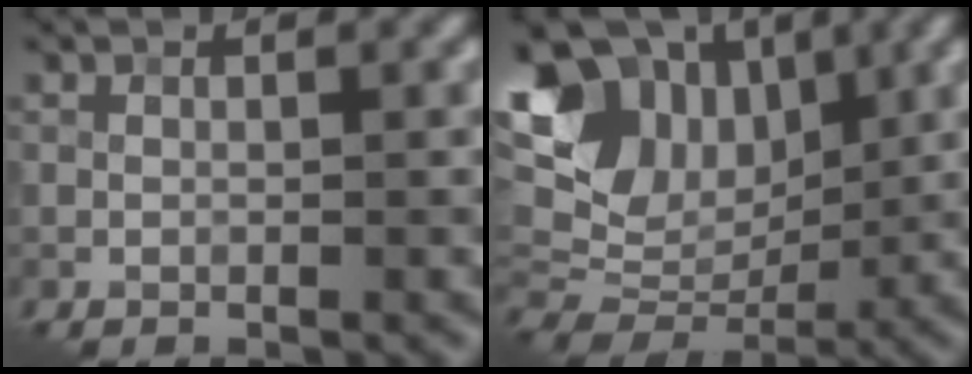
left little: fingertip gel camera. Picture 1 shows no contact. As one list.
[{"total": 12.8, "force": [3.8, 9.0, 8.4], "torque": [-0.168, 0.026, 0.070]}]